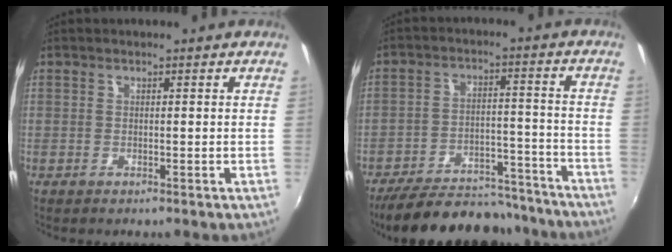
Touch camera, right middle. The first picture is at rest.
{"total": 21.4, "force": [-18.8, 7.3, 7.4], "torque": [-0.150, 0.027, -0.247]}